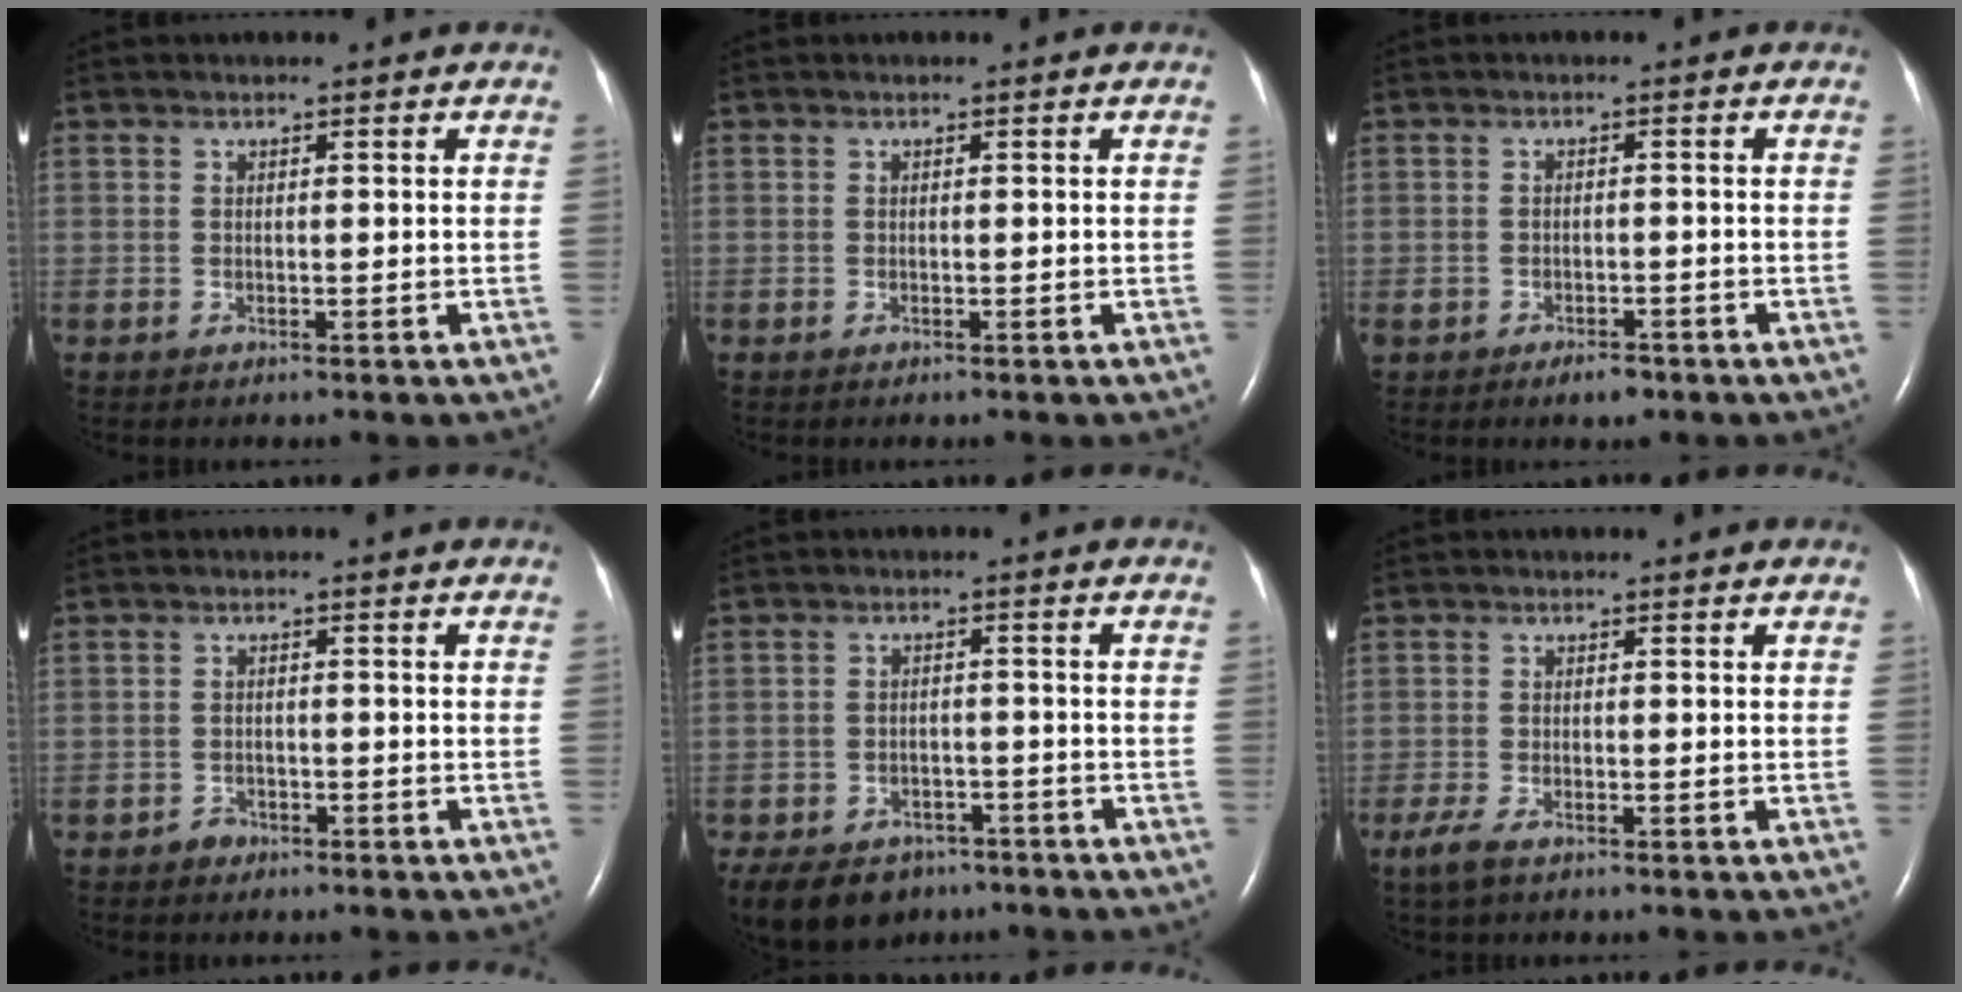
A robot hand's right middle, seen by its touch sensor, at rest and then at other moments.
{"total": 0.0}
{"total": 2.9, "force": [-2.1, 1.5, 1.4], "torque": [-0.024, 0.000, -0.025]}
{"total": 1.5, "force": [-1.2, 1.0, 0.0], "torque": [-0.003, 0.004, -0.023]}
{"total": 13.8, "force": [-9.3, 9.0, 4.9], "torque": [-0.131, -0.008, -0.123]}
{"total": 2.9, "force": [-1.9, 0.8, 2.0], "torque": [-0.053, -0.009, -0.036]}